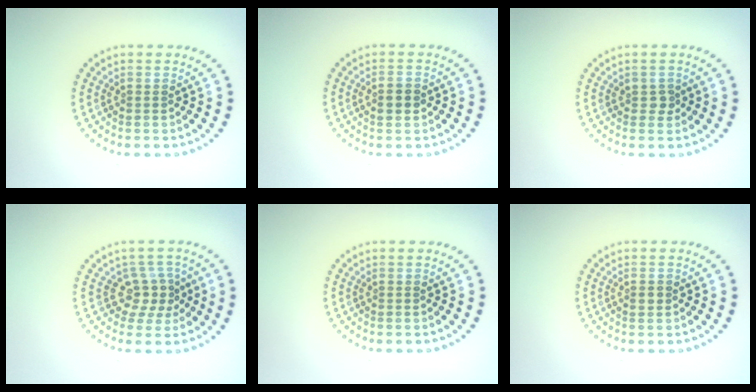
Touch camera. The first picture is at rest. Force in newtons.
{"total": 1.7, "press": 1.7, "slide": 0.2}
{"total": 0.9, "press": 0.8, "slide": 0.3}
{"total": 2.6, "press": 2.0, "slide": 1.6}
{"total": 0.0}
{"total": 1.2, "press": 1.2, "slide": 0.1}